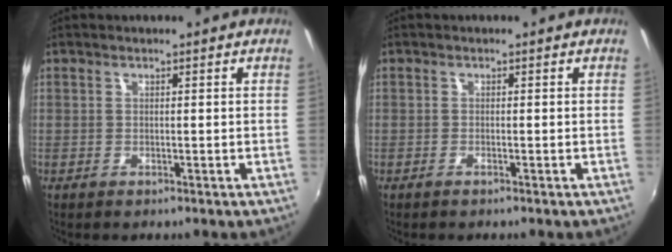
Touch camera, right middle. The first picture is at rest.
{"total": 0.8, "force": [-0.6, -0.2, 0.5], "torque": [-0.009, -0.001, -0.013]}